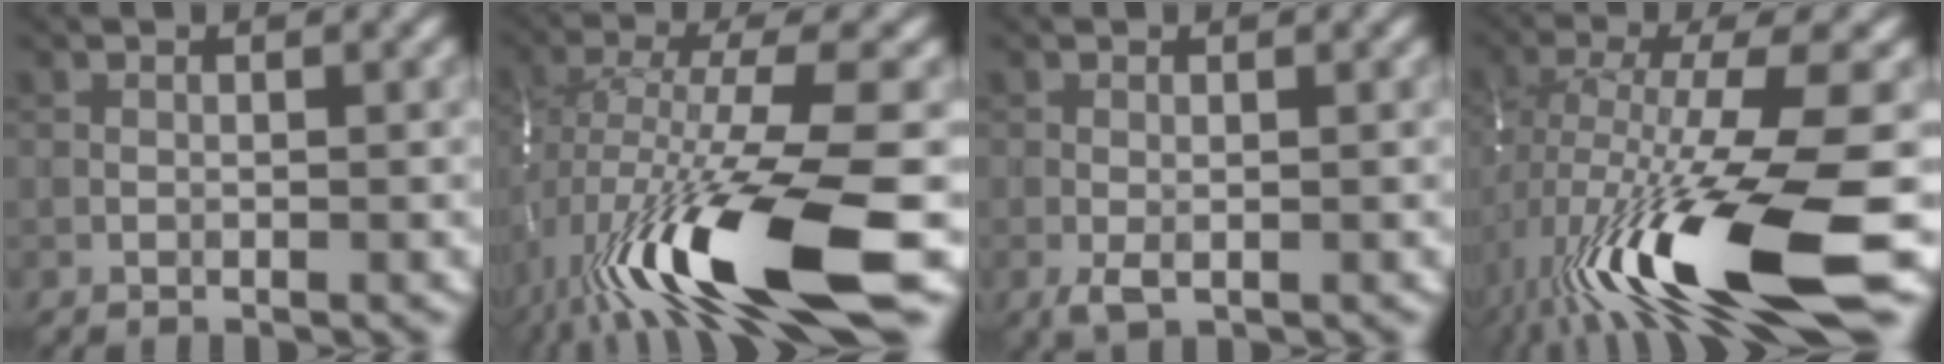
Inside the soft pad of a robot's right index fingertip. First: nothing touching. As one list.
[{"total": 14.2, "force": [-5.2, 3.3, 12.7], "torque": [-0.242, -0.007, -0.083]}, {"total": 1.6, "force": [-0.6, 0.7, 1.3], "torque": [-0.028, -0.005, -0.012]}, {"total": 14.3, "force": [-5.1, 3.0, 13.0], "torque": [-0.245, -0.012, -0.079]}]